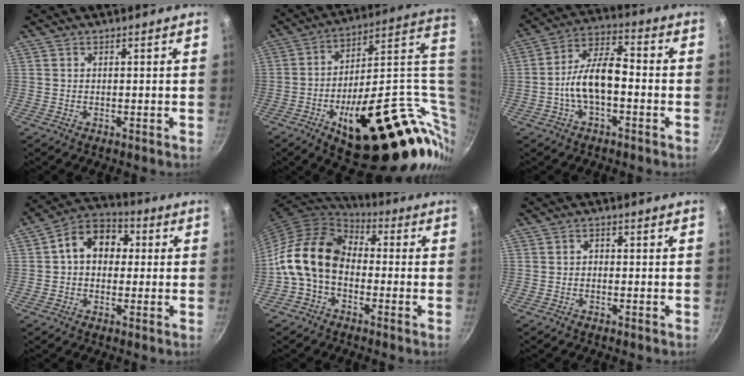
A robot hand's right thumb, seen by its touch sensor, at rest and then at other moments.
{"total": 35.2, "force": [-0.3, 16.0, 31.3], "torque": [-0.408, 0.003, 0.021]}
{"total": 10.7, "force": [-2.4, 5.2, 9.1], "torque": [-0.150, 0.046, -0.055]}
{"total": 10.8, "force": [1.3, 8.2, 6.9], "torque": [-0.068, 0.028, -0.001]}
{"total": 14.2, "force": [-2.1, 10.2, 9.6], "torque": [-0.150, 0.042, -0.061]}
{"total": 1.1, "force": [-0.4, 0.9, 0.6], "torque": [-0.008, 0.005, -0.009]}